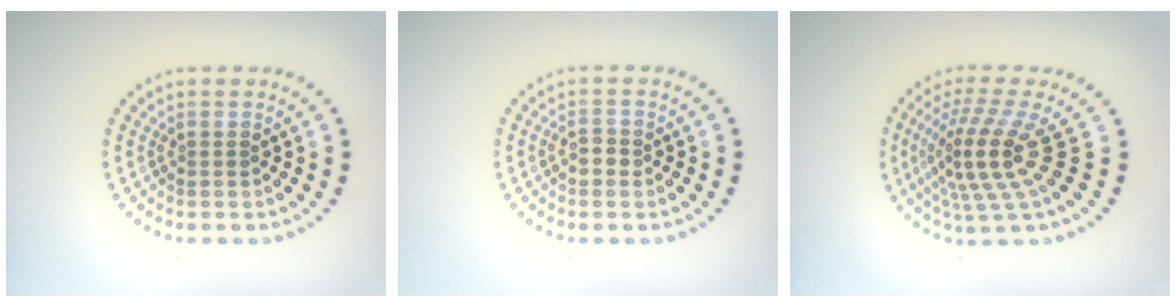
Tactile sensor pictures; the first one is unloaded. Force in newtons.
{"total": 1.3, "press": 1.3, "slide": 0.1}
{"total": 5.1, "press": 3.6, "slide": 3.6}